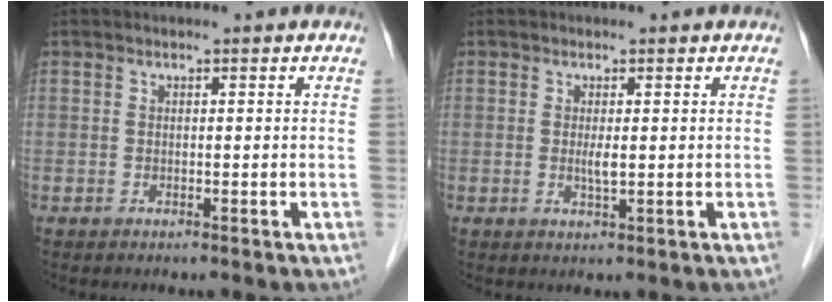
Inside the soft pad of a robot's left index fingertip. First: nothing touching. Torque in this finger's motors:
{"motor_torque": [0.29, 0.17, 0.03, 0.01]}